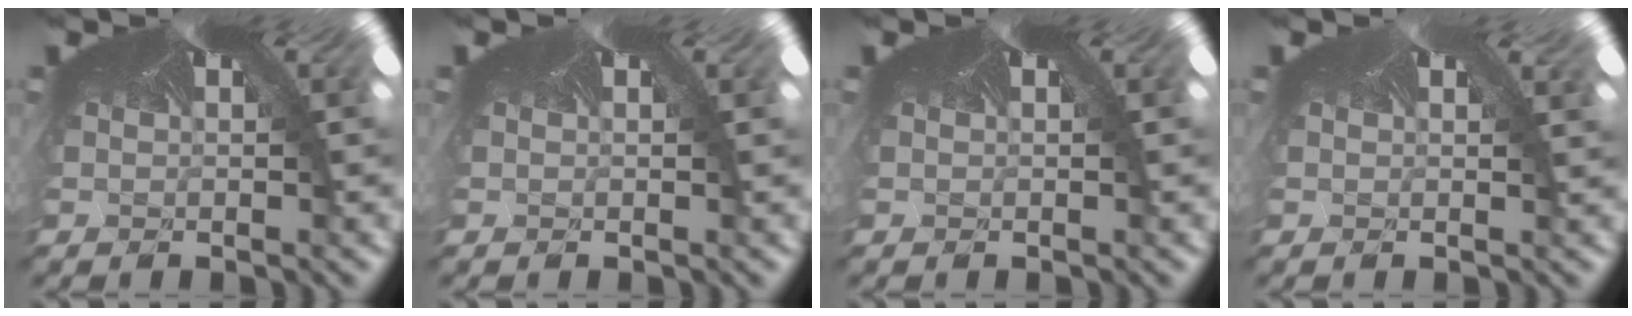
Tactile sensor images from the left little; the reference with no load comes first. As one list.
[{"total": 0.0}, {"total": 0.0}, {"total": 1.3, "force": [-0.1, -0.6, -1.1], "torque": [0.015, -0.004, -0.006]}]